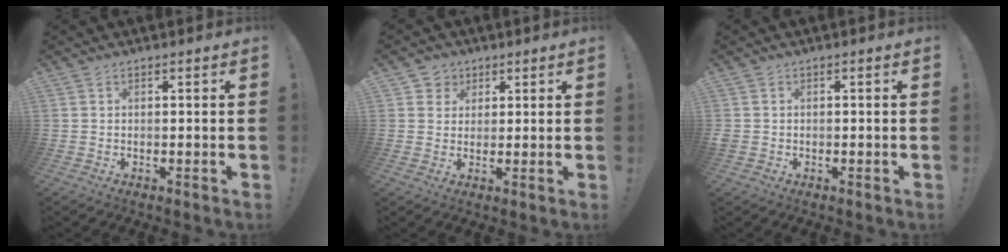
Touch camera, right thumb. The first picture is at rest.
{"total": 4.1, "force": [1.8, 3.7, 0.5], "torque": [-0.007, -0.010, 0.032]}
{"total": 1.2, "force": [-0.1, 1.2, 0.4], "torque": [-0.014, 0.005, 0.001]}